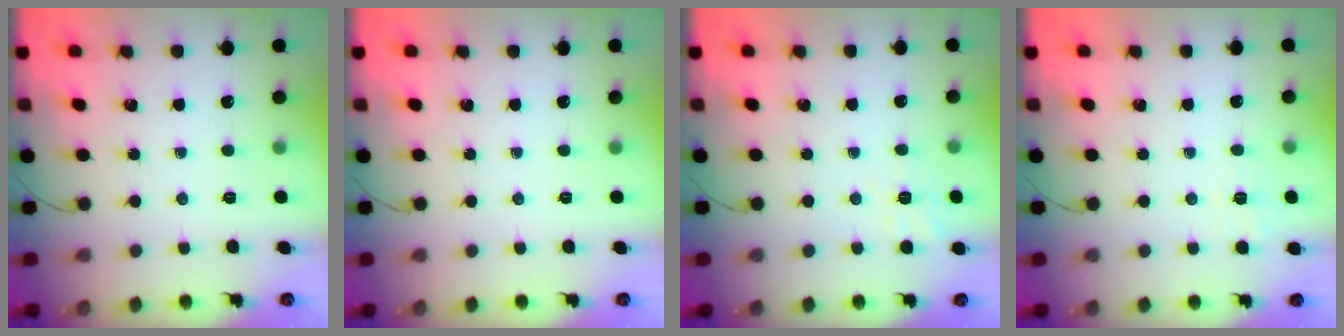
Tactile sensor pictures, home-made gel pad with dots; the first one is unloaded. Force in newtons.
{"total": 0.0}
{"total": 2.2, "press": 0.2, "slide": 2.2}
{"total": 2.7, "press": 2.3, "slide": 1.5}